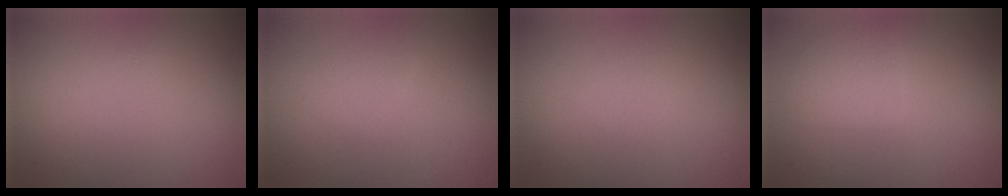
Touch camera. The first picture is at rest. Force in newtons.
{"total": 1.1, "press": 1.1, "slide": 0.0}
{"total": 0.7, "press": 0.7, "slide": 0.0}
{"total": 2.5, "press": 2.5, "slide": 0.1}